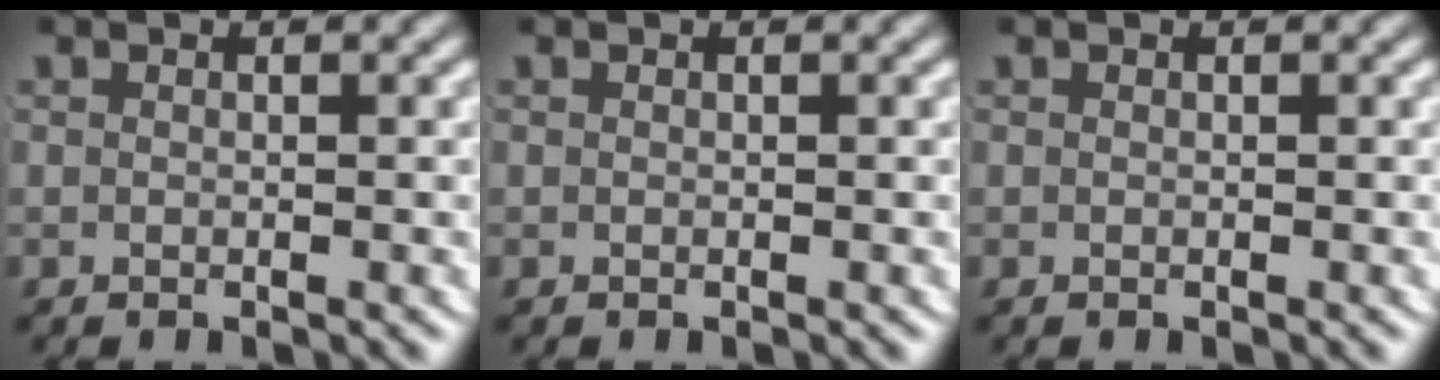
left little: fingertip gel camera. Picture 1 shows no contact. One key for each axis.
{"total": 0.0}
{"total": 0.0}